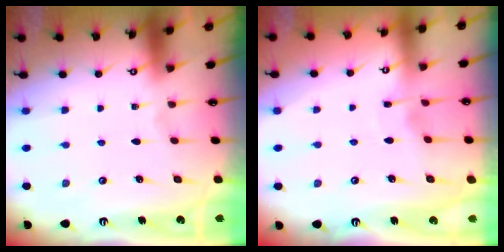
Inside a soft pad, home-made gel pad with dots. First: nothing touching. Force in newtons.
{"total": 2.5, "press": 2.5, "slide": 0.3}